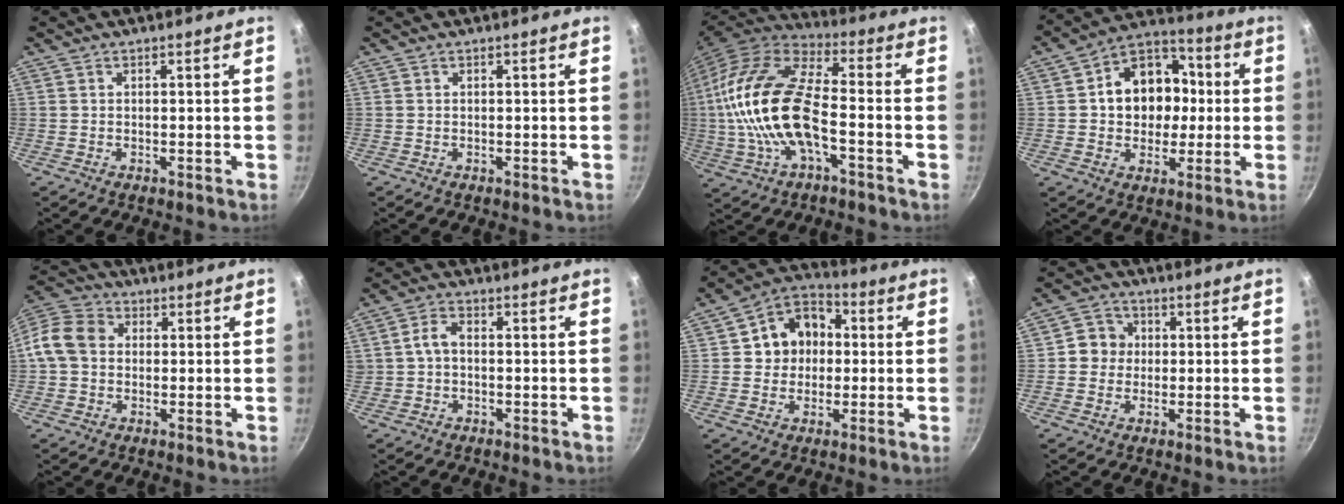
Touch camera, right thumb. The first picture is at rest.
{"total": 0.0}
{"total": 20.8, "force": [-2.8, 9.3, 18.4], "torque": [-0.355, 0.031, -0.064]}
{"total": 14.9, "force": [1.1, 12.0, 8.7], "torque": [-0.094, 0.024, 0.007]}
{"total": 9.4, "force": [0.4, 7.7, 5.3], "torque": [-0.081, 0.021, -0.015]}
{"total": 3.5, "force": [-0.3, 2.5, 2.5], "torque": [-0.043, 0.019, -0.008]}
{"total": 11.2, "force": [1.0, 9.7, 5.6], "torque": [-0.049, 0.021, -0.004]}
{"total": 5.4, "force": [0.3, 5.1, 1.7], "torque": [0.005, 0.010, -0.009]}